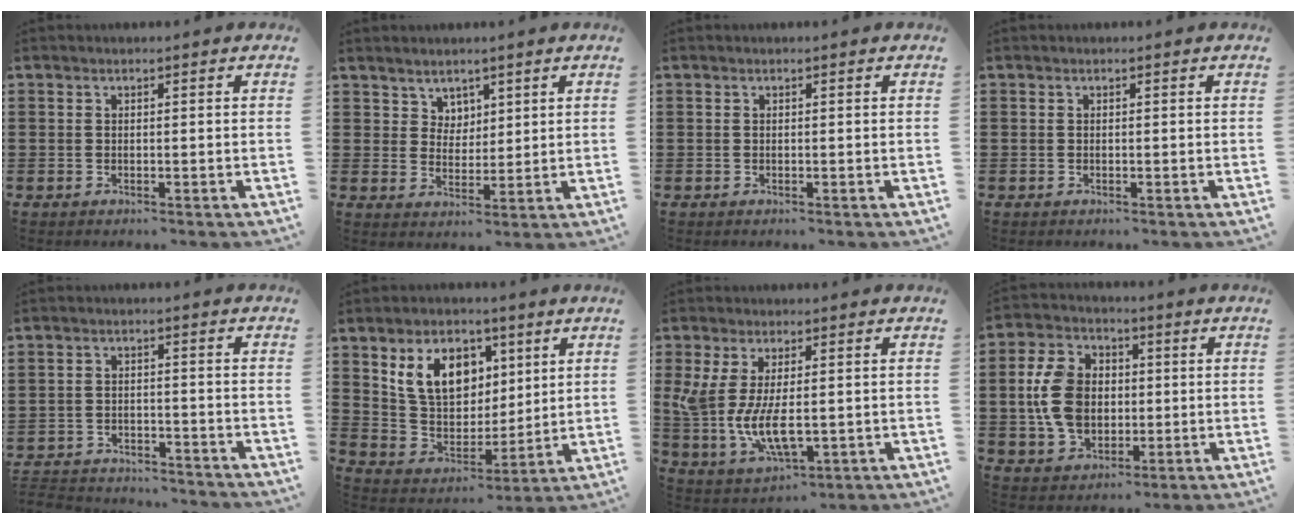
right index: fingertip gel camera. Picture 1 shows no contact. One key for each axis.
{"total": 3.9, "fx": 2.9, "fy": 2.7, "fz": 0.1, "tx": -0.018, "ty": 0.001, "tz": 0.055}
{"total": 0.0}
{"total": 0.0}
{"total": 3.4, "fx": -3.4, "fy": 0.5, "fz": 0.1, "tx": -0.009, "ty": 0.002, "tz": -0.072}
{"total": 10.4, "fx": 4.9, "fy": 7.3, "fz": 5.6, "tx": -0.129, "ty": 0.005, "tz": 0.093}
{"total": 9.1, "fx": -0.1, "fy": 4.2, "fz": 8.1, "tx": -0.187, "ty": -0.011, "tz": -0.004}
{"total": 10.1, "fx": 0.0, "fy": 7.7, "fz": 6.5, "tx": -0.152, "ty": 0.015, "tz": -0.003}